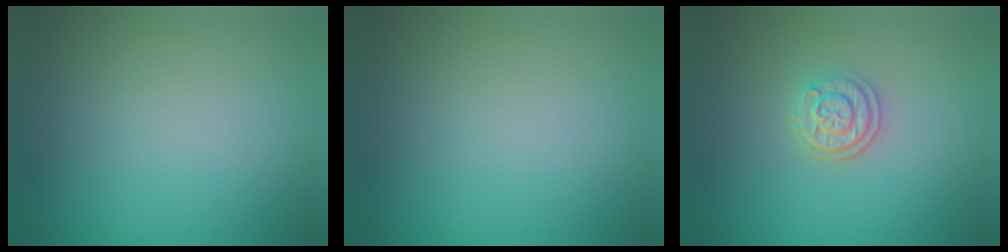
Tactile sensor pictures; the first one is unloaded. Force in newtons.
{"total": 0.0}
{"total": 2.6, "press": 2.2, "slide": 1.3}